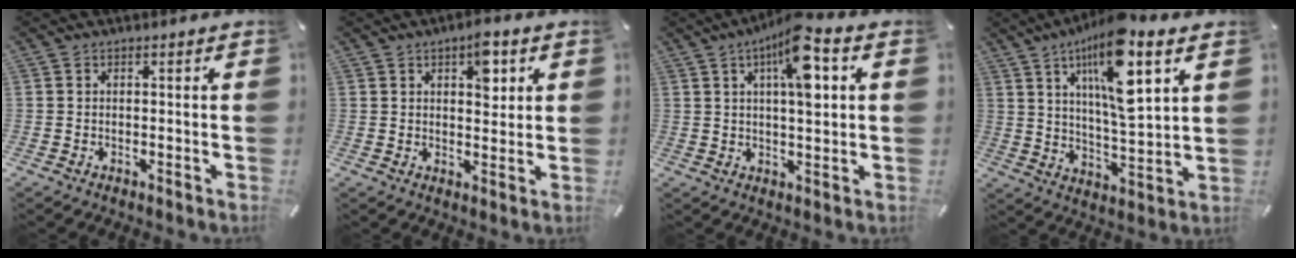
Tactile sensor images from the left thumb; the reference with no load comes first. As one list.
[{"total": 6.6, "force": [3.0, 3.6, 4.7], "torque": [-0.044, -0.014, 0.042]}, {"total": 10.7, "force": [3.9, 3.0, 9.5], "torque": [-0.160, -0.005, 0.063]}, {"total": 16.2, "force": [8.4, 4.5, 13.1], "torque": [-0.225, -0.036, 0.132]}]